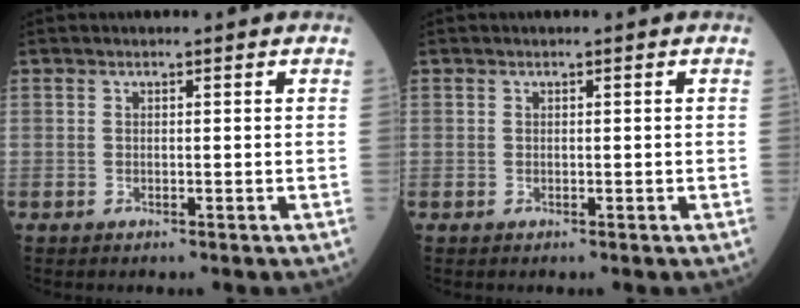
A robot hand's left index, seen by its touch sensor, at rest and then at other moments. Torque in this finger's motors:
{"motor_torque": [-0.81, -0.95, -0.23, -0.08]}